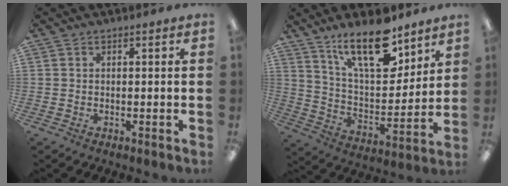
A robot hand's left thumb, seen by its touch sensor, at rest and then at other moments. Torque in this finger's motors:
{"motor_torque": [0.35, 0.36, 1.43, -1.34, 0.10]}